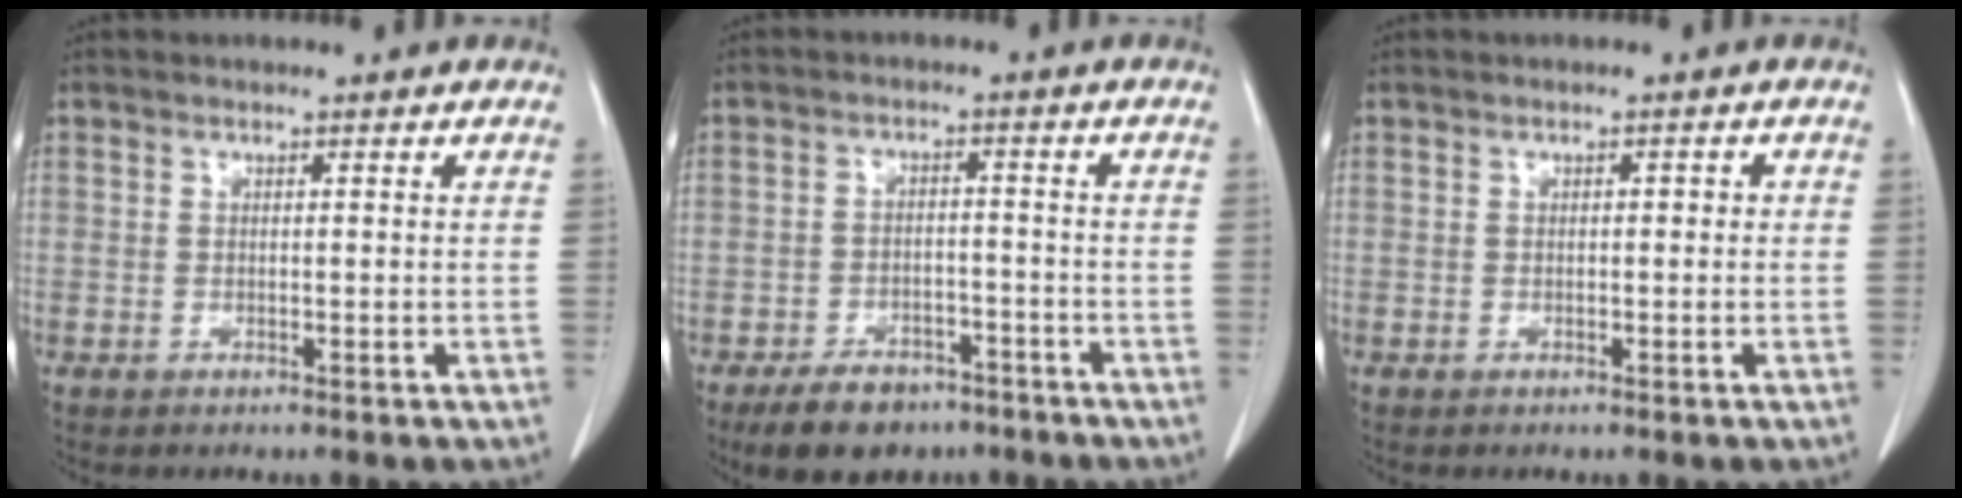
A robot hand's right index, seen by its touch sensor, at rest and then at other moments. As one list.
[{"total": 7.8, "force": [-5.7, 4.2, 3.3], "torque": [-0.060, 0.002, -0.089]}, {"total": 0.8, "force": [0.0, 0.5, 0.7], "torque": [-0.007, 0.004, -0.001]}]